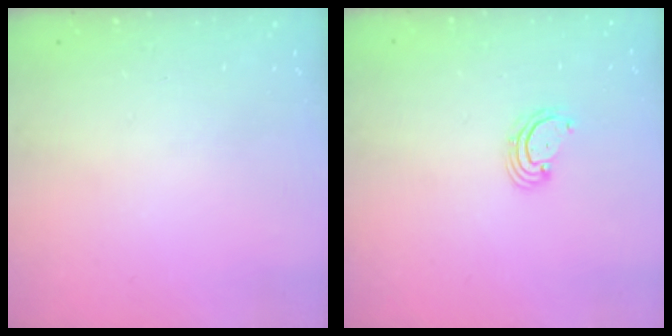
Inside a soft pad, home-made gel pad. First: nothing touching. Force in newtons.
{"total": 2.7, "press": 2.6, "slide": 0.6}